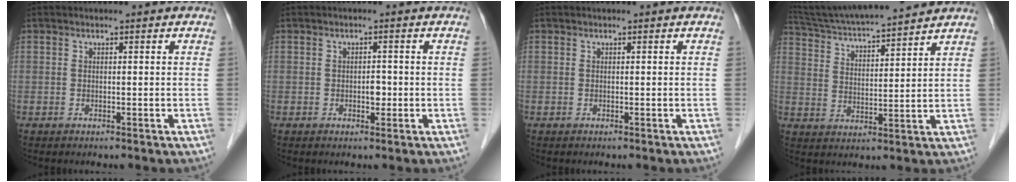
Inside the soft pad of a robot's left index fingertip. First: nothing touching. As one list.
[{"total": 1.5, "force": [-0.3, 0.9, 1.2], "torque": [-0.017, 0.002, -0.005]}, {"total": 0.0}, {"total": 16.5, "force": [15.0, 0.5, 6.7], "torque": [-0.127, 0.022, 0.246]}]